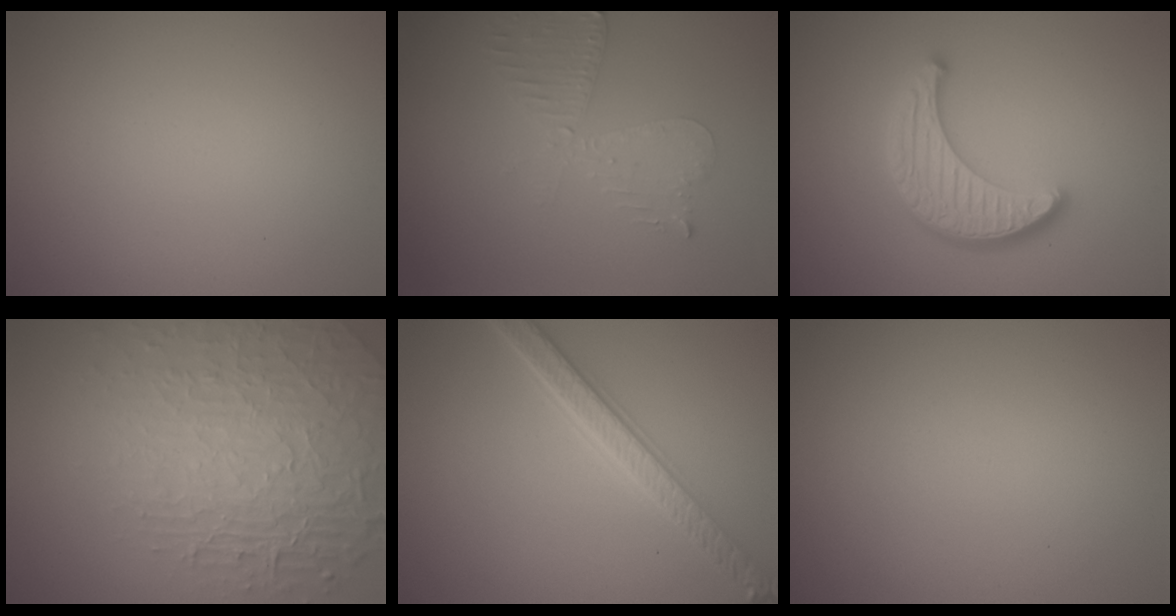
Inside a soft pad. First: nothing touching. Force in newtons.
{"total": 2.6, "press": 2.5, "slide": 0.5}
{"total": 4.4, "press": 3.8, "slide": 2.3}
{"total": 8.3, "press": 5.7, "slide": 6.1}
{"total": 4.2, "press": 3.6, "slide": 2.3}
{"total": 0.0}